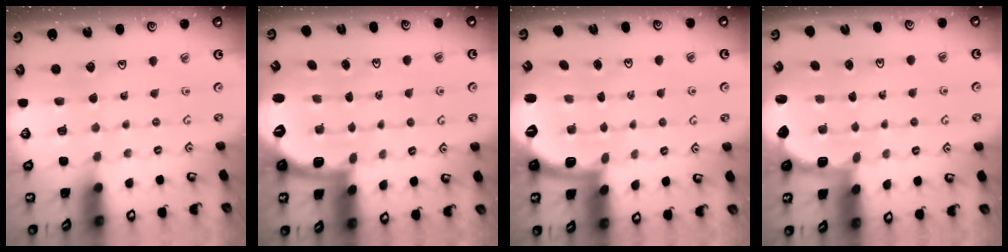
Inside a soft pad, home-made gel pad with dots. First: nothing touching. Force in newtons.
{"total": 2.8, "press": 1.8, "slide": 2.1}
{"total": 2.5, "press": 2.0, "slide": 1.6}
{"total": 2.6, "press": 2.1, "slide": 1.5}